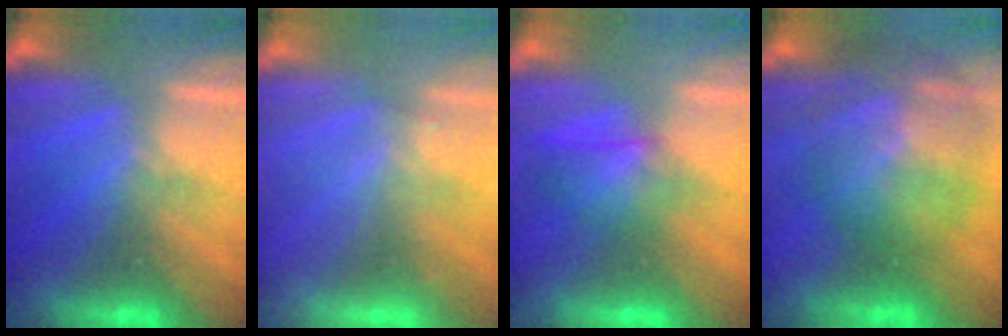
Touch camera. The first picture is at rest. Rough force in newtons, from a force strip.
{"total": 2.2}
{"total": 1.3}
{"total": 10.7}